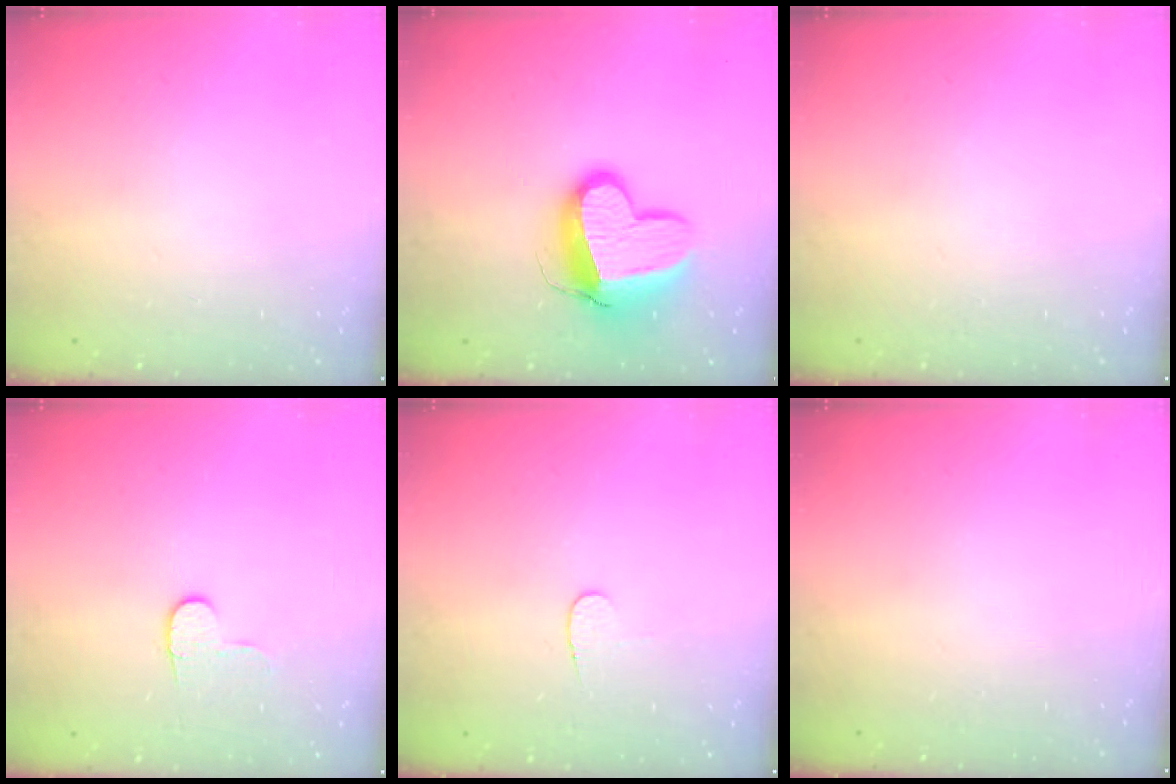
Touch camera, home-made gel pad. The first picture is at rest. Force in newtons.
{"total": 14.4, "press": 14.3, "slide": 1.6}
{"total": 0.0}
{"total": 4.9, "press": 4.9, "slide": 0.5}
{"total": 4.0, "press": 4.0, "slide": 0.4}
{"total": 0.0}